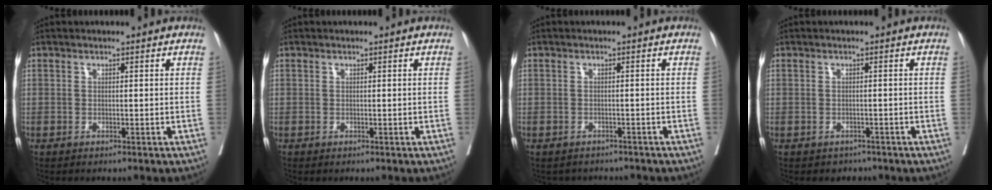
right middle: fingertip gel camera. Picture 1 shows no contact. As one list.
[{"total": 0.0}, {"total": 3.6, "force": [-3.3, 1.5, 0.2], "torque": [-0.001, 0.003, -0.042]}, {"total": 1.9, "force": [-1.5, 1.2, 0.0], "torque": [-0.005, 0.003, -0.024]}]